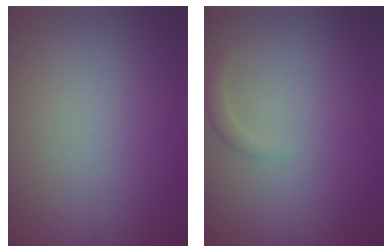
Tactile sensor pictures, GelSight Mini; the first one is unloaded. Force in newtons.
{"total": 1.0, "press": 0.9, "slide": 0.1}